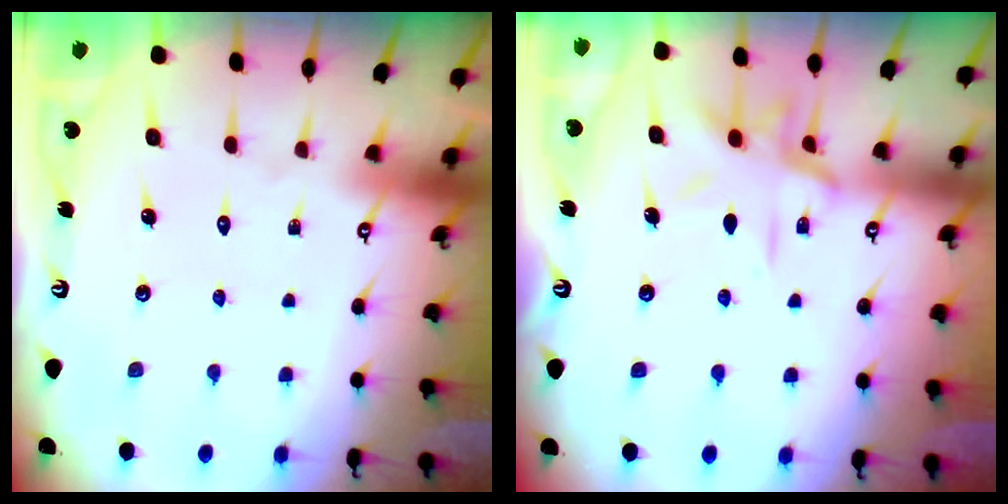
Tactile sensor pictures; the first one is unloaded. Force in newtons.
{"total": 11.0, "press": 11.0, "slide": 0.8}